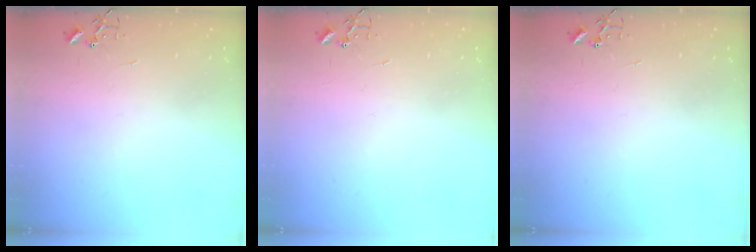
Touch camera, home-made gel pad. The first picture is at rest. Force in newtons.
{"total": 0.0}
{"total": 0.0}